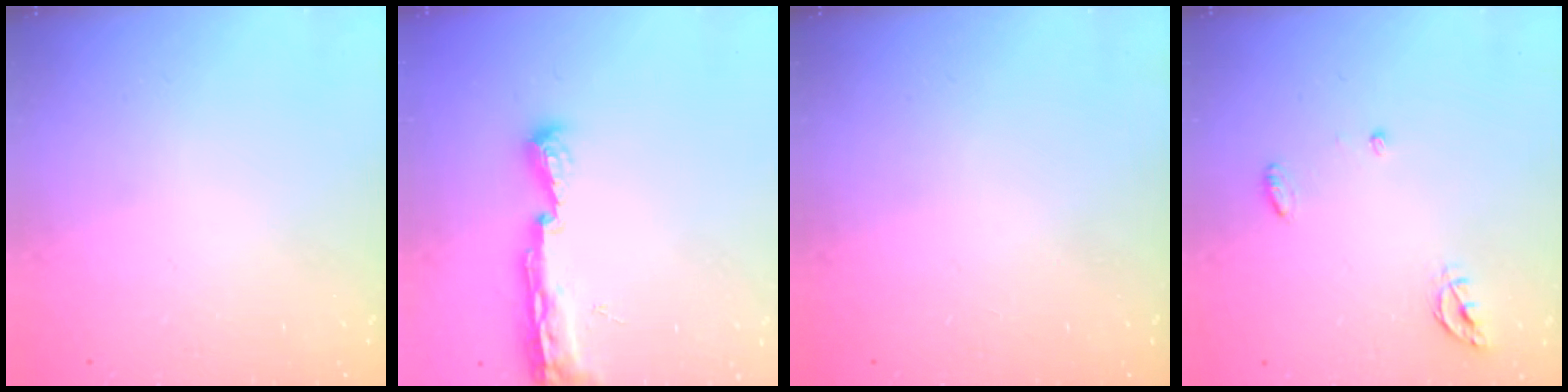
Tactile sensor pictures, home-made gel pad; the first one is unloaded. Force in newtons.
{"total": 9.3, "press": 9.3, "slide": 0.5}
{"total": 0.0}
{"total": 4.4, "press": 4.4, "slide": 0.4}